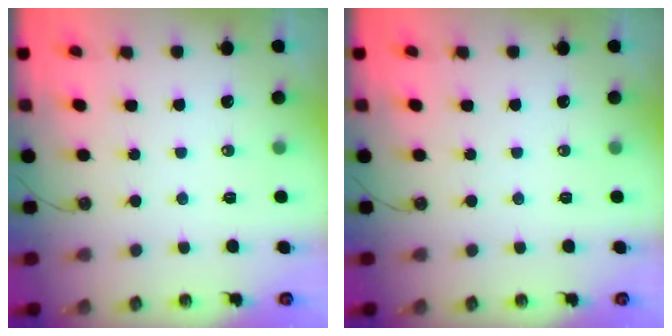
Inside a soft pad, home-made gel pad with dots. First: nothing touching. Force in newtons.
{"total": 0.0}